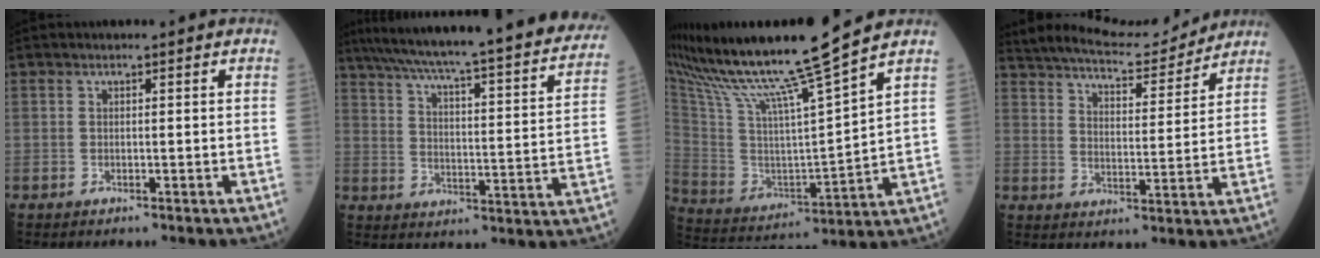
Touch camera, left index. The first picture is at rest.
{"total": 32.3, "force": [28.1, 2.8, 15.8], "torque": [-0.254, -0.060, 0.352]}
{"total": 18.4, "force": [15.4, -2.4, 9.7], "torque": [-0.190, -0.033, 0.279]}
{"total": 14.1, "force": [13.3, 1.7, 4.2], "torque": [-0.074, 0.005, 0.200]}